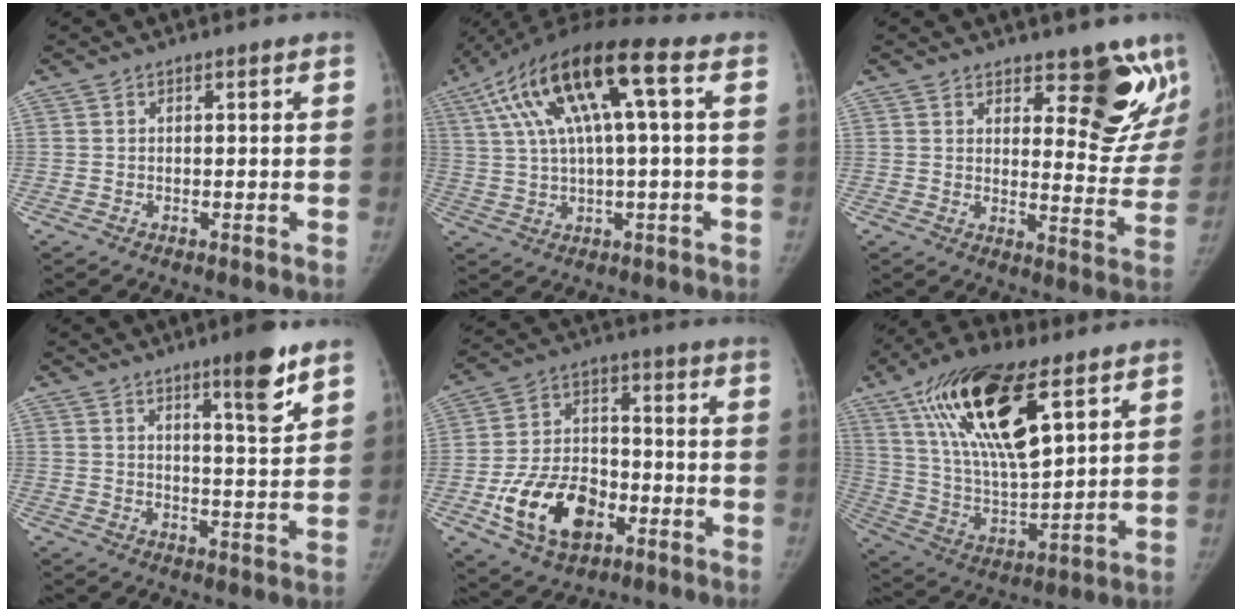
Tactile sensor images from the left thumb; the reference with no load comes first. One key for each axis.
{"total": 17.6, "fx": 5.2, "fy": 4.5, "fz": 16.2, "tx": -0.317, "ty": 0.033, "tz": 0.091}
{"total": 12.6, "fx": 8.0, "fy": 4.8, "fz": 8.4, "tx": -0.046, "ty": -0.061, "tz": 0.114}
{"total": 8.4, "fx": 5.5, "fy": 1.1, "fz": 6.3, "tx": -0.084, "ty": -0.038, "tz": 0.080}
{"total": 16.5, "fx": -6.3, "fy": 10.9, "fz": 10.7, "tx": -0.159, "ty": 0.030, "tz": -0.104}
{"total": 23.6, "fx": 11.5, "fy": 9.1, "fz": 18.4, "tx": -0.329, "ty": -0.031, "tz": 0.212}